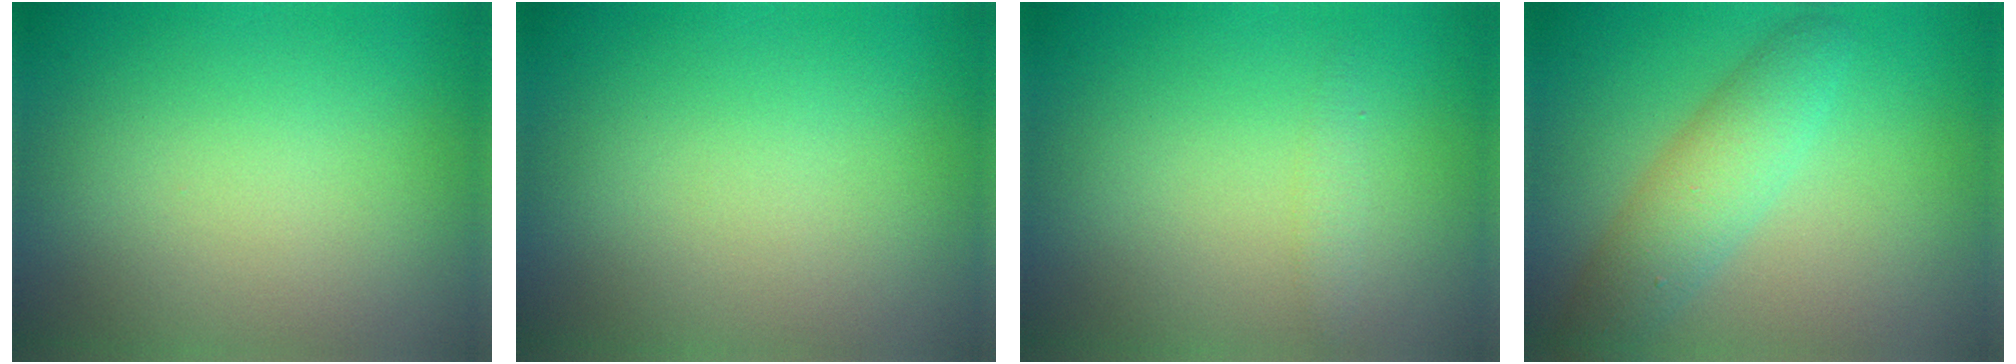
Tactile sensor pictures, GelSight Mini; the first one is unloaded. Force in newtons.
{"total": 0.0}
{"total": 1.0, "press": 1.0, "slide": 0.0}
{"total": 4.2, "press": 4.2, "slide": 0.1}